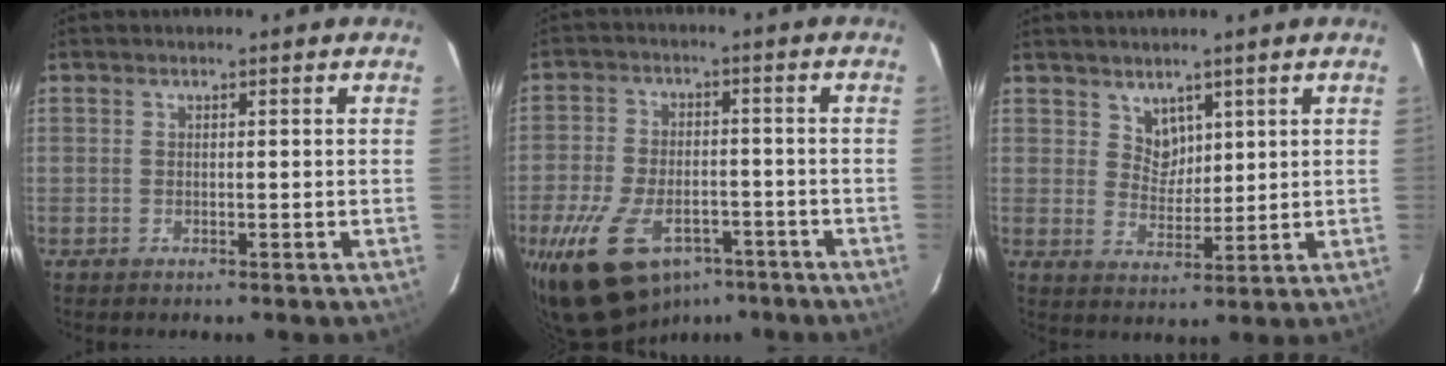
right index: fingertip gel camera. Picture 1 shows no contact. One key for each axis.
{"total": 18.3, "fx": -10.4, "fy": 10.5, "fz": 10.8, "tx": -0.236, "ty": -0.012, "tz": -0.166}
{"total": 4.2, "fx": 2.8, "fy": 3.0, "fz": 0.8, "tx": -0.005, "ty": 0.005, "tz": 0.055}